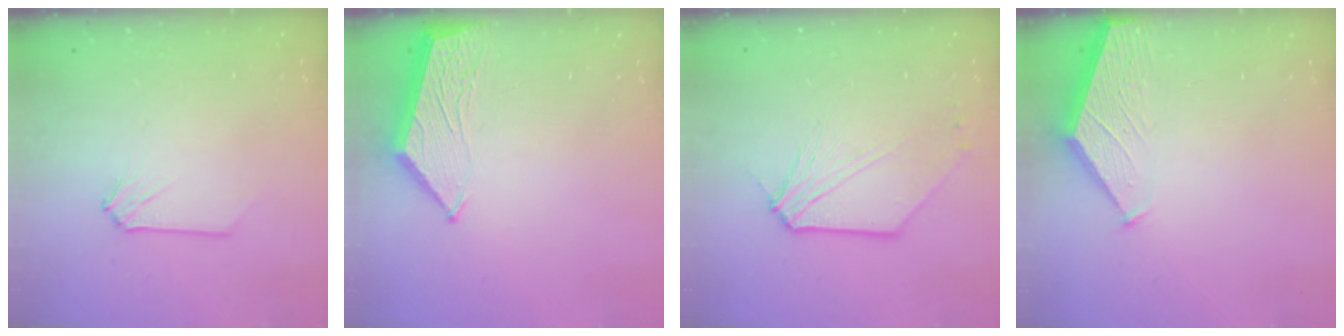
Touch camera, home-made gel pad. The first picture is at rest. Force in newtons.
{"total": 5.9, "press": 5.9, "slide": 0.6}
{"total": 7.6, "press": 7.5, "slide": 0.9}
{"total": 1.9, "press": 1.9, "slide": 0.2}